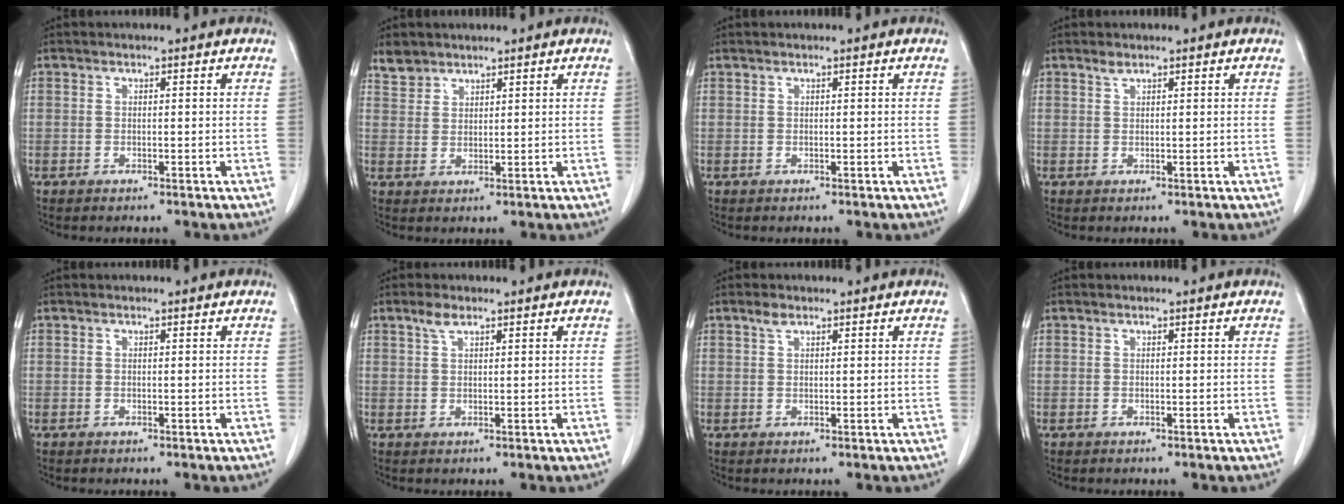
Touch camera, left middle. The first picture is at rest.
{"total": 3.2, "force": [2.8, 1.6, 0.2], "torque": [-0.004, 0.008, 0.054]}
{"total": 0.0}
{"total": 0.8, "force": [0.7, 0.2, 0.3], "torque": [-0.010, 0.000, 0.016]}
{"total": 0.0}
{"total": 2.0, "force": [1.4, 0.6, 1.3], "torque": [-0.030, 0.006, 0.029]}
{"total": 1.4, "force": [1.0, 0.5, 0.8], "torque": [-0.018, 0.005, 0.020]}
{"total": 0.0}